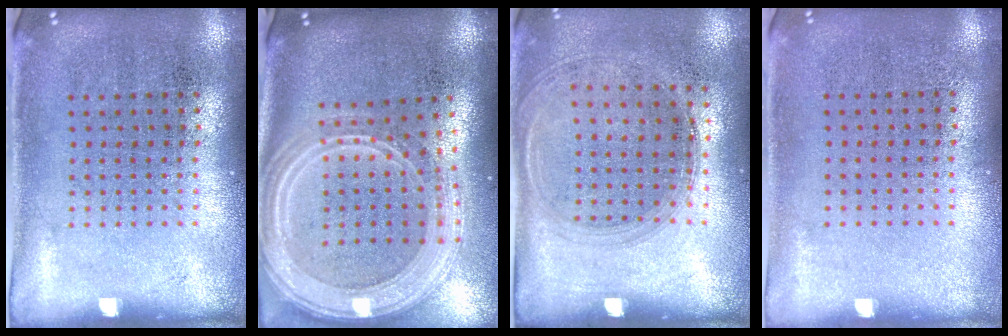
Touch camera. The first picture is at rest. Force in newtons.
{"total": 3.1, "press": 2.5, "slide": 1.8}
{"total": 1.3, "press": 1.2, "slide": 0.5}
{"total": 0.0}